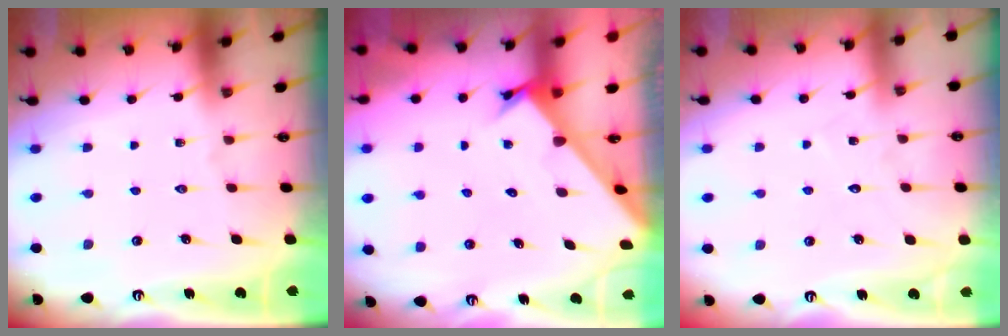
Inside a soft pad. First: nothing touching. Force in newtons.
{"total": 2.2, "press": 2.2, "slide": 0.2}
{"total": 3.7, "press": 3.7, "slide": 0.4}